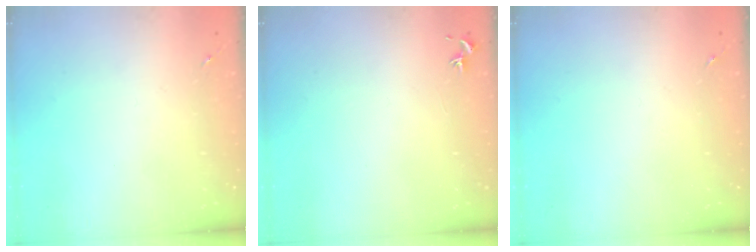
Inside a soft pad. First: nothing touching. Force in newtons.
{"total": 0.8, "press": 0.7, "slide": 0.3}
{"total": 0.0}